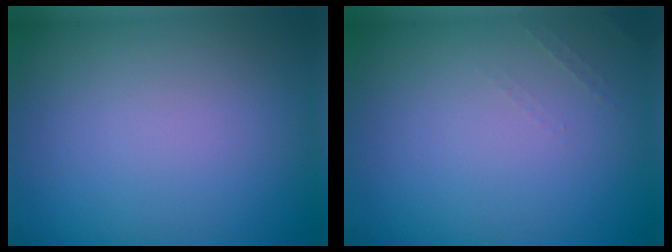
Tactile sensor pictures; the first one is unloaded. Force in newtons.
{"total": 0.6, "press": 0.6, "slide": 0.2}